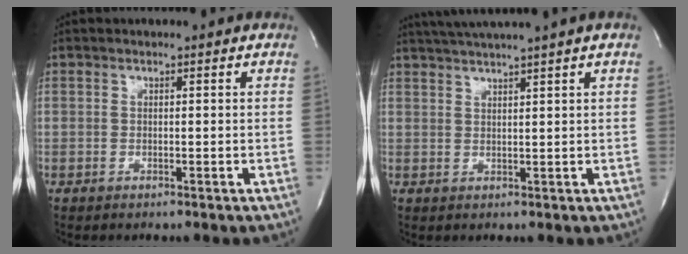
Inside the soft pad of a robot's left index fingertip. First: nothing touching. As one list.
[{"total": 6.4, "force": [5.1, -1.6, 3.5], "torque": [-0.054, 0.014, 0.076]}]